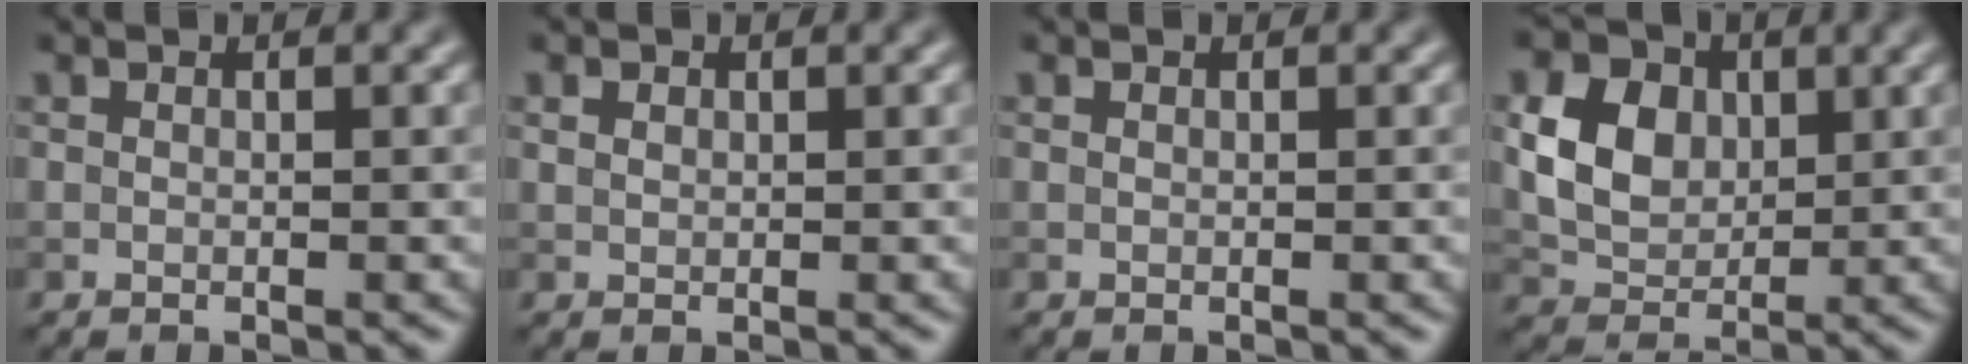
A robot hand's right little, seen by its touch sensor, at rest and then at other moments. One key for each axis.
{"total": 0.8, "fx": 0.4, "fy": 0.6, "fz": 0.4, "tx": -0.008, "ty": -0.001, "tz": 0.008}
{"total": 0.0}
{"total": 6.1, "fx": 1.4, "fy": 4.7, "fz": 3.7, "tx": -0.084, "ty": 0.000, "tz": 0.024}